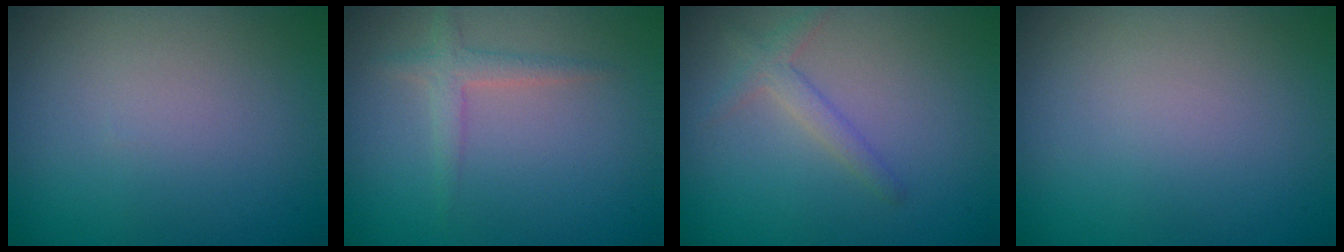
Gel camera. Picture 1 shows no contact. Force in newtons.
{"total": 1.9, "press": 1.9, "slide": 0.1}
{"total": 1.7, "press": 1.7, "slide": 0.2}
{"total": 0.0}